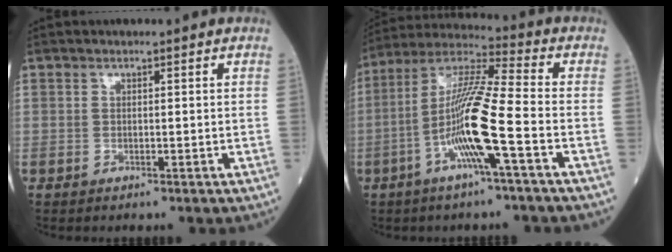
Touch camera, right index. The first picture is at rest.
{"total": 13.2, "force": [-4.1, -0.2, 12.6], "torque": [-0.250, 0.004, -0.086]}